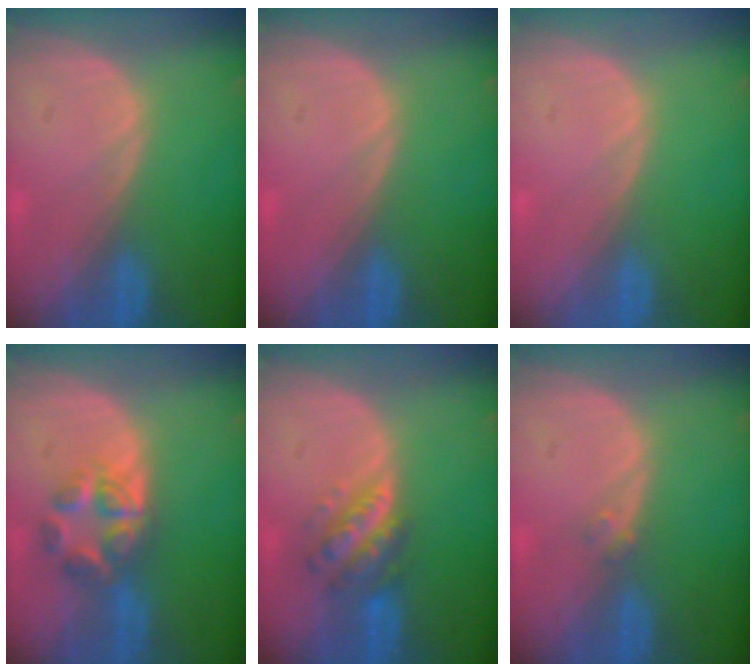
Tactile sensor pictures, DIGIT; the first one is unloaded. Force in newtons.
{"total": 0.0}
{"total": 0.0}
{"total": 6.2, "press": 5.5, "slide": 2.8}
{"total": 5.8, "press": 5.3, "slide": 2.4}
{"total": 1.2, "press": 1.1, "slide": 0.6}